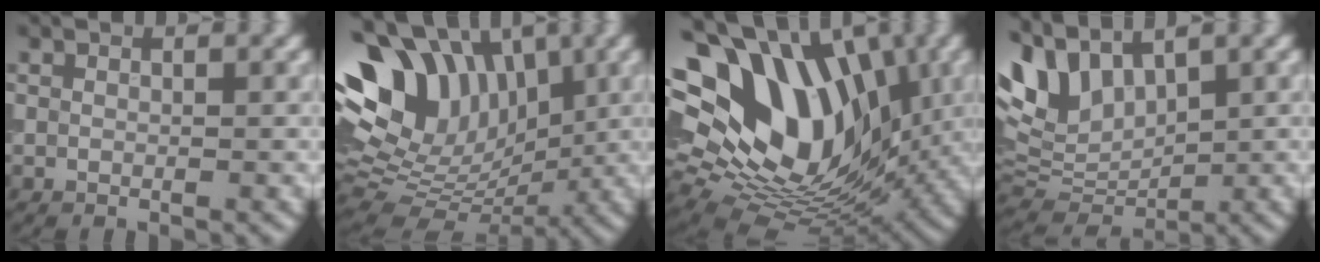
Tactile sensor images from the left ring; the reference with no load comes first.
{"total": 12.7, "force": [4.1, 8.9, 8.1], "torque": [-0.150, 0.021, 0.072]}
{"total": 18.5, "force": [4.0, 13.0, 12.5], "torque": [-0.216, 0.006, 0.087]}
{"total": 6.4, "force": [3.4, 3.7, 4.0], "torque": [-0.091, -0.001, 0.065]}